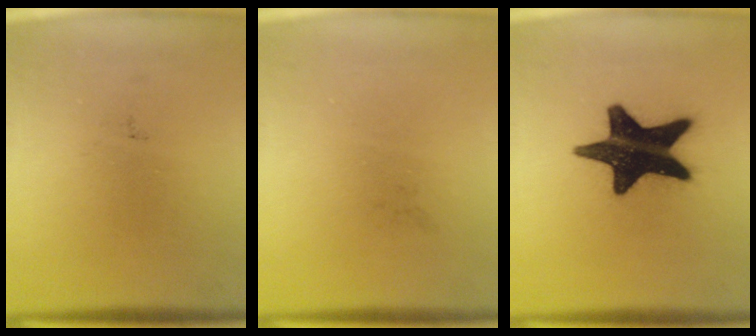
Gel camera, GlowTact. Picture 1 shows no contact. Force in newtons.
{"total": 0.0}
{"total": 19.1}